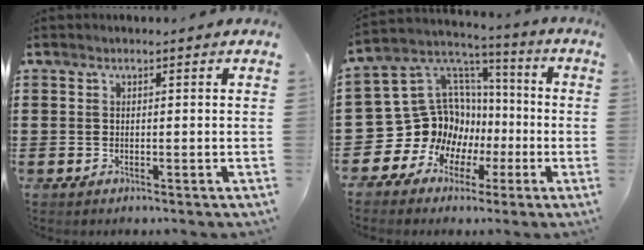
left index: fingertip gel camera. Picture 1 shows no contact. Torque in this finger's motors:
{"motor_torque": [1.10, 0.85, 0.22, 0.00]}